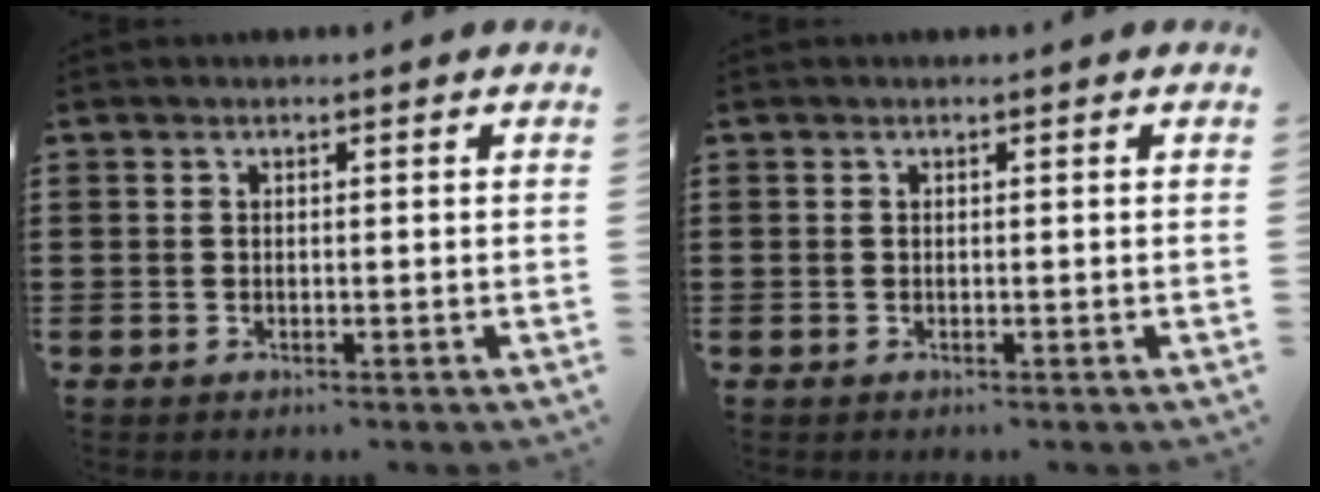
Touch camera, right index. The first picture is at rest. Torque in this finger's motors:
{"motor_torque": [0.00, 0.00, 0.00, -0.01]}